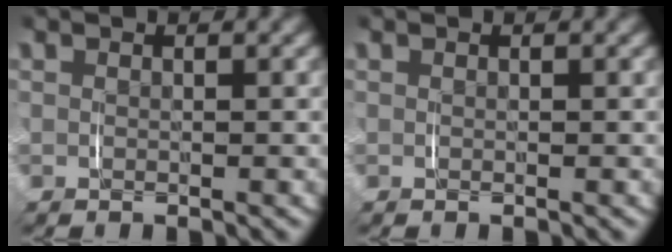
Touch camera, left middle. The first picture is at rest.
{"total": 0.0}